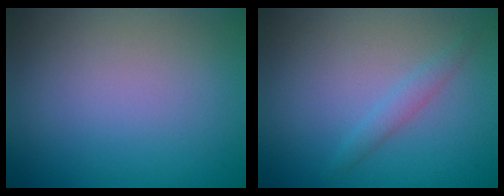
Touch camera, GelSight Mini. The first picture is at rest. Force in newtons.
{"total": 1.1, "press": 1.1, "slide": 0.1}